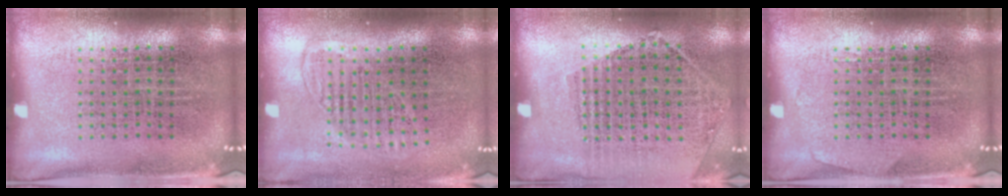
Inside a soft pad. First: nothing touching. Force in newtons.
{"total": 1.3, "press": 1.2, "slide": 0.6}
{"total": 1.2, "press": 1.1, "slide": 0.5}
{"total": 0.6, "press": 0.6, "slide": 0.1}